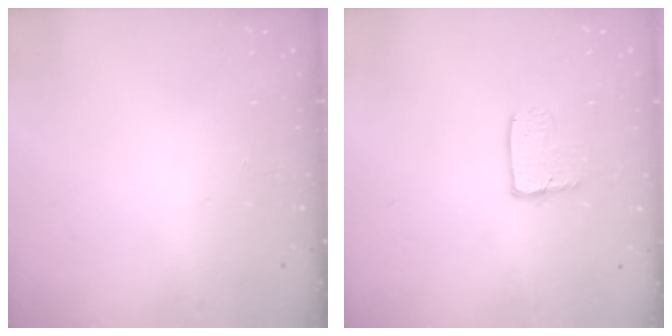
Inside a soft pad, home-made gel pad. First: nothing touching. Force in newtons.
{"total": 3.7, "press": 3.7, "slide": 0.2}